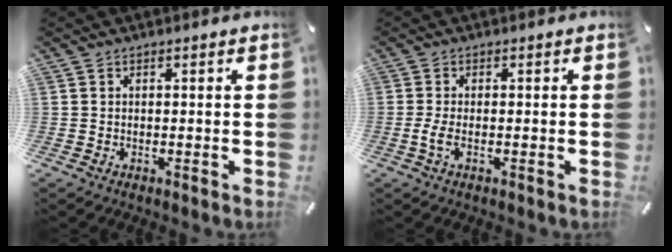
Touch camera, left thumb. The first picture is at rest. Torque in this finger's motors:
{"motor_torque": [-0.14, -0.23, 0.06, 0.02, 0.10]}